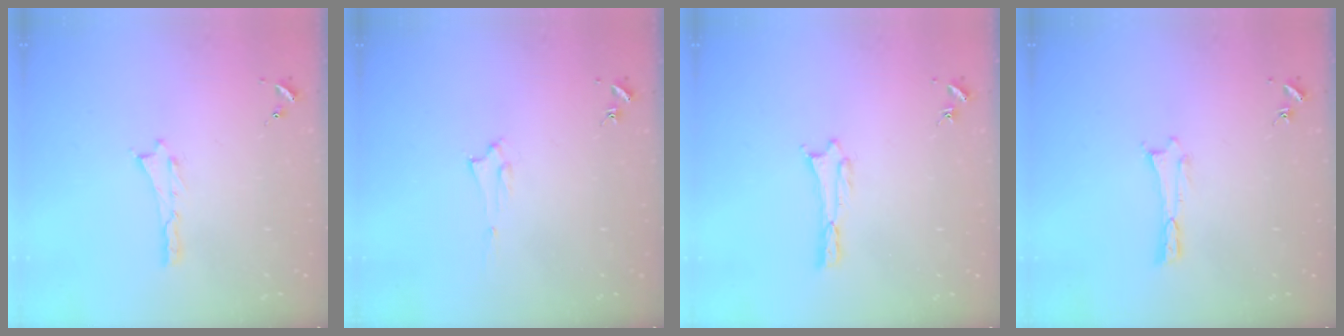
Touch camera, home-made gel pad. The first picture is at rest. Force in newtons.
{"total": 1.5, "press": 1.5, "slide": 0.2}
{"total": 0.7, "press": 0.7, "slide": 0.1}
{"total": 0.0}